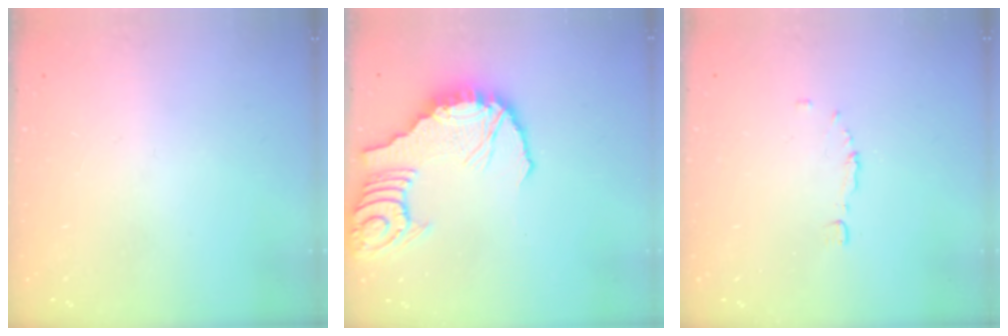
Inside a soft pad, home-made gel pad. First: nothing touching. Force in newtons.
{"total": 15.5, "press": 15.3, "slide": 1.8}
{"total": 4.2, "press": 4.2, "slide": 0.5}